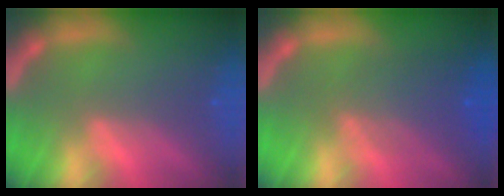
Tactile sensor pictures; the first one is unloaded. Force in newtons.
{"total": 5.1}